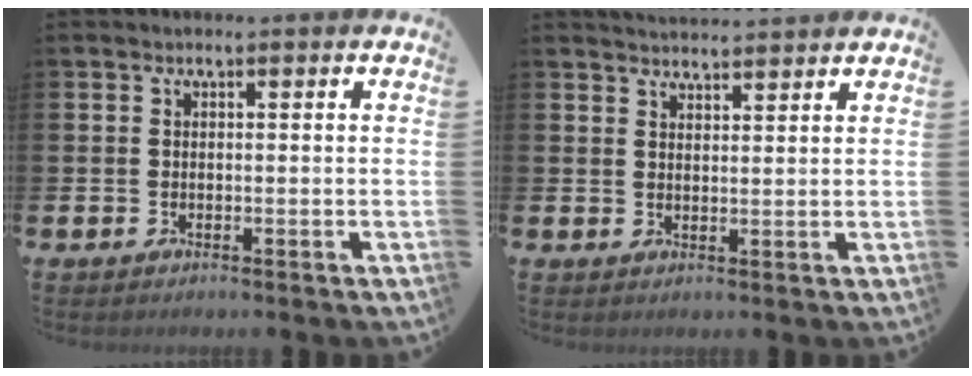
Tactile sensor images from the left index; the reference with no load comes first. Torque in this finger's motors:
{"motor_torque": [-1.18, -0.20, -0.68, -0.01]}